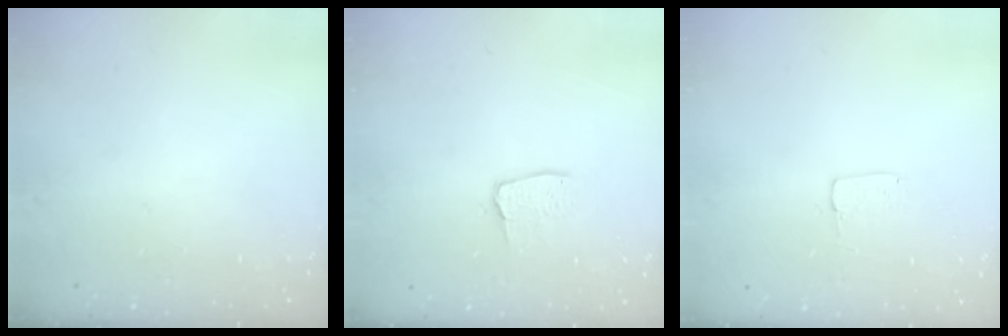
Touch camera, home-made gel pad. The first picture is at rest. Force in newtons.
{"total": 3.0, "press": 3.0, "slide": 0.2}
{"total": 2.9, "press": 2.9, "slide": 0.2}